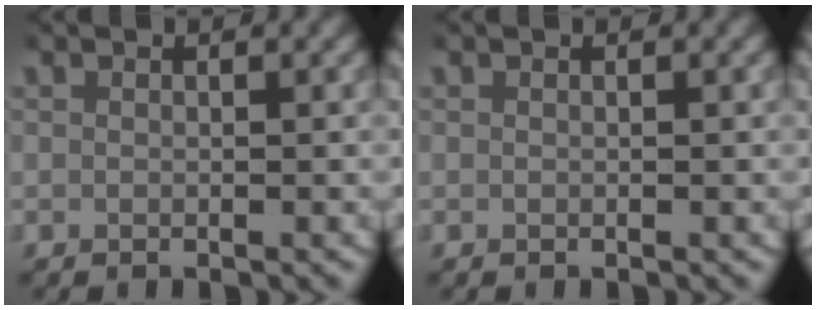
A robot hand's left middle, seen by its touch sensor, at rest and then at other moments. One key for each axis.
{"total": 0.0}